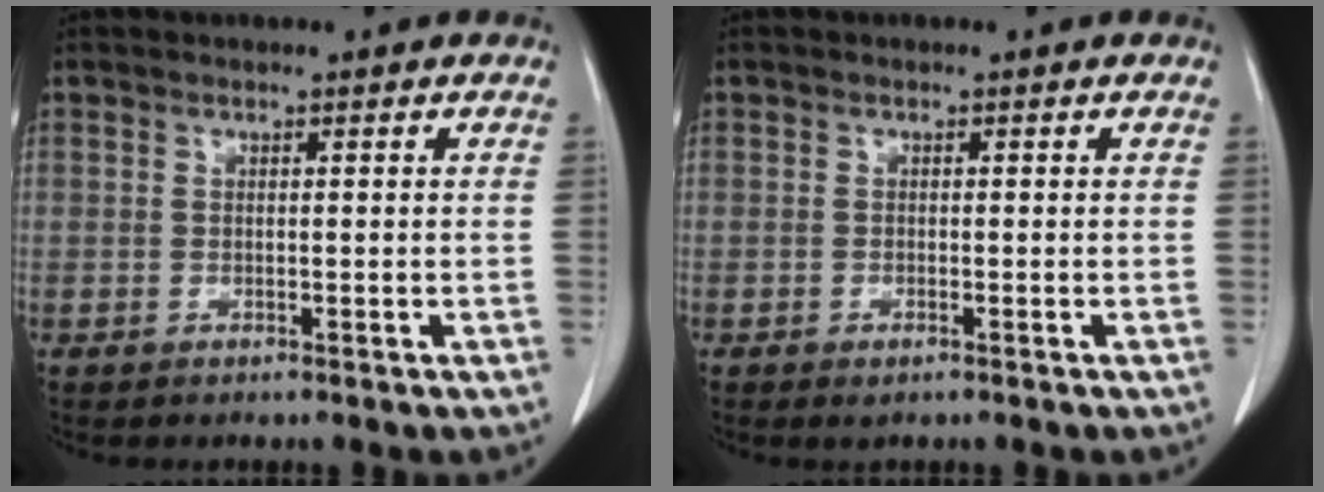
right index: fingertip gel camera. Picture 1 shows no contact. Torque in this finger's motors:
{"motor_torque": [0.27, -0.24, 0.04, 0.01]}